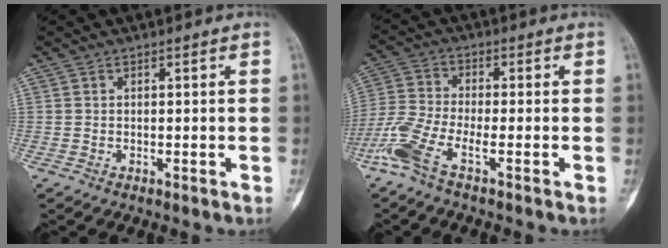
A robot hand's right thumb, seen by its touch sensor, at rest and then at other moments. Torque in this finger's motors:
{"motor_torque": [0.17, 0.08, 0.24, 0.02, 0.09]}